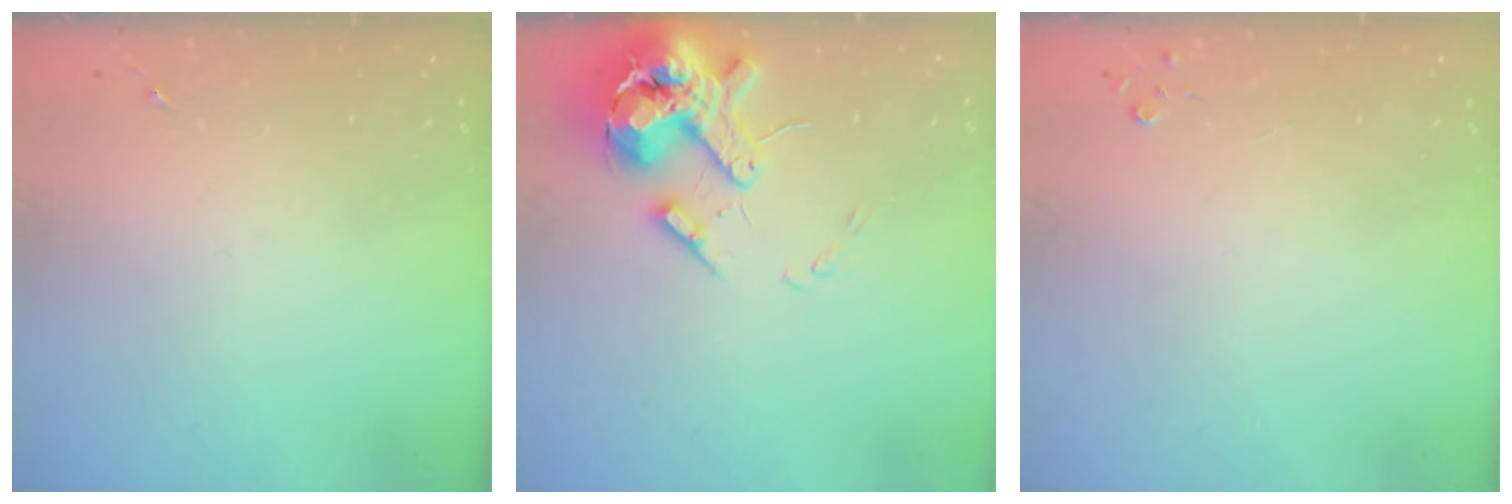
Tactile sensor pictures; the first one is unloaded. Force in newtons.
{"total": 15.3, "press": 15.1, "slide": 2.6}
{"total": 2.7, "press": 2.7, "slide": 0.3}